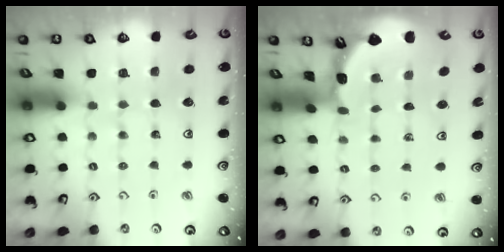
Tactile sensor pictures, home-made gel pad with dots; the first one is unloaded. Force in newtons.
{"total": 1.8, "press": 1.8, "slide": 0.2}